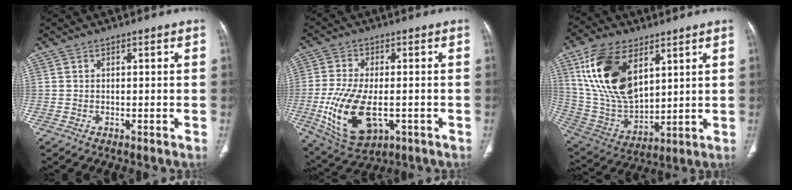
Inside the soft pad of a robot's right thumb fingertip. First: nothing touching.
{"total": 14.9, "force": [-3.5, 7.8, 12.2], "torque": [-0.242, -0.007, -0.046]}
{"total": 19.8, "force": [8.4, 10.7, 14.4], "torque": [-0.256, -0.032, 0.171]}